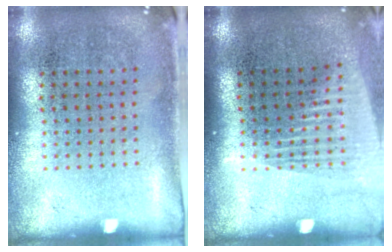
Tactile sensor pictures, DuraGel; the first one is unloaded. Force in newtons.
{"total": 1.4, "press": 1.2, "slide": 0.7}